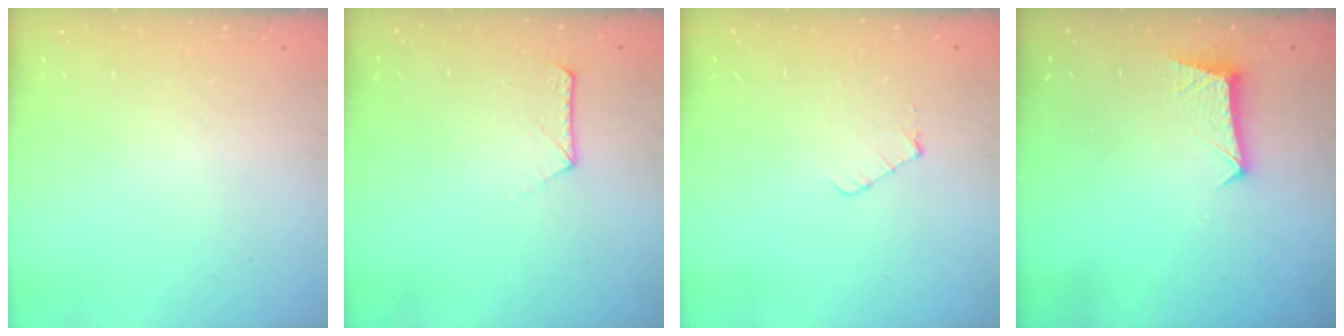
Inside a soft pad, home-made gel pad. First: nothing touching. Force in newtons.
{"total": 7.0, "press": 7.0, "slide": 0.7}
{"total": 3.6, "press": 3.6, "slide": 0.4}
{"total": 7.1, "press": 7.1, "slide": 0.3}